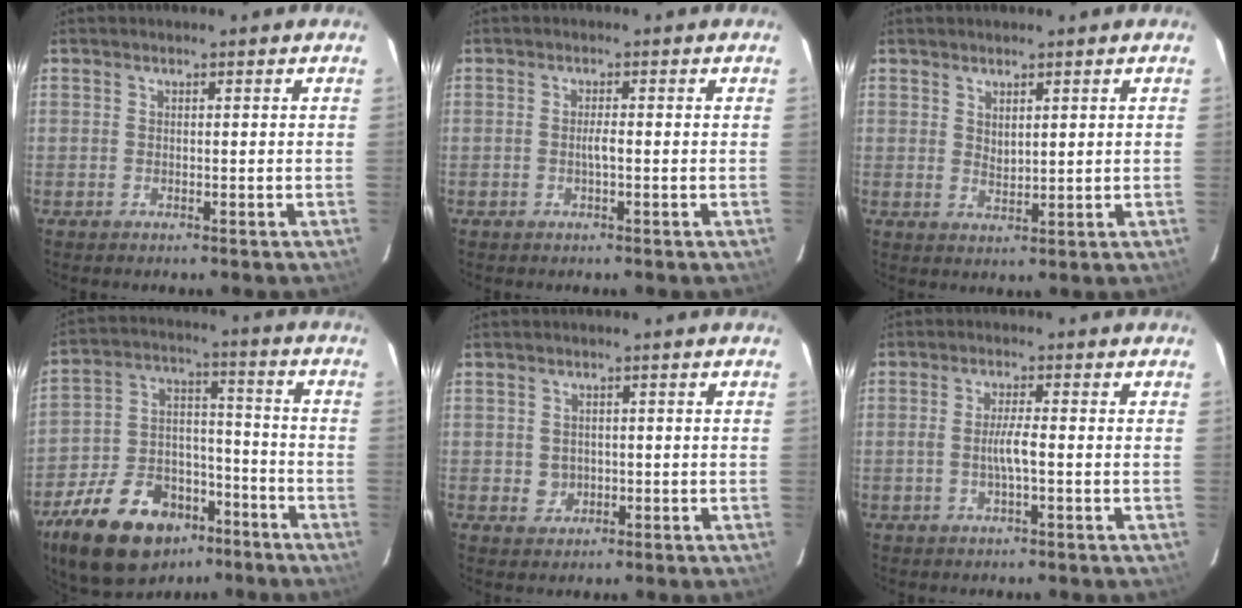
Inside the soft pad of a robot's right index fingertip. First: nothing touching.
{"total": 1.6, "force": [-0.4, 0.1, 1.6], "torque": [-0.029, 0.001, -0.008]}
{"total": 2.6, "force": [1.6, 1.2, 1.8], "torque": [-0.029, -0.005, 0.028]}
{"total": 21.1, "force": [-13.3, 12.1, 11.1], "torque": [-0.234, 0.023, -0.207]}
{"total": 2.6, "force": [0.0, 2.5, 0.7], "torque": [-0.012, 0.005, 0.006]}
{"total": 3.5, "force": [-0.8, 0.0, 3.5], "torque": [-0.064, 0.000, -0.014]}